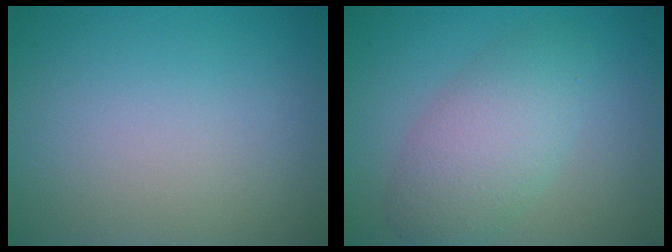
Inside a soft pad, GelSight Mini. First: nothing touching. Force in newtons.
{"total": 5.0, "press": 5.0, "slide": 0.1}